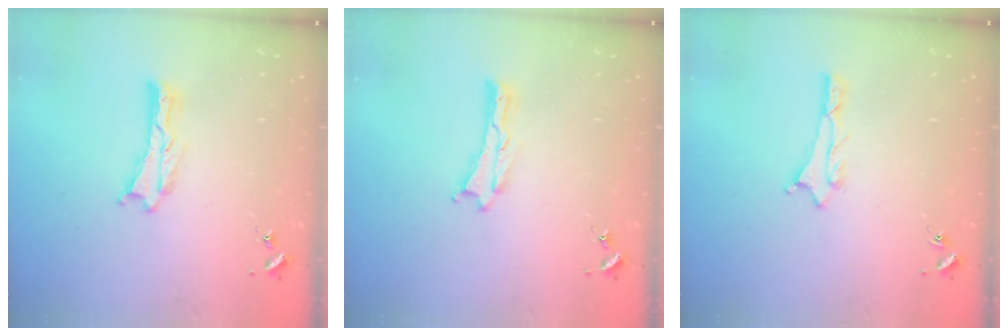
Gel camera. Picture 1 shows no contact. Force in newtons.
{"total": 0.0}
{"total": 0.9, "press": 0.8, "slide": 0.1}